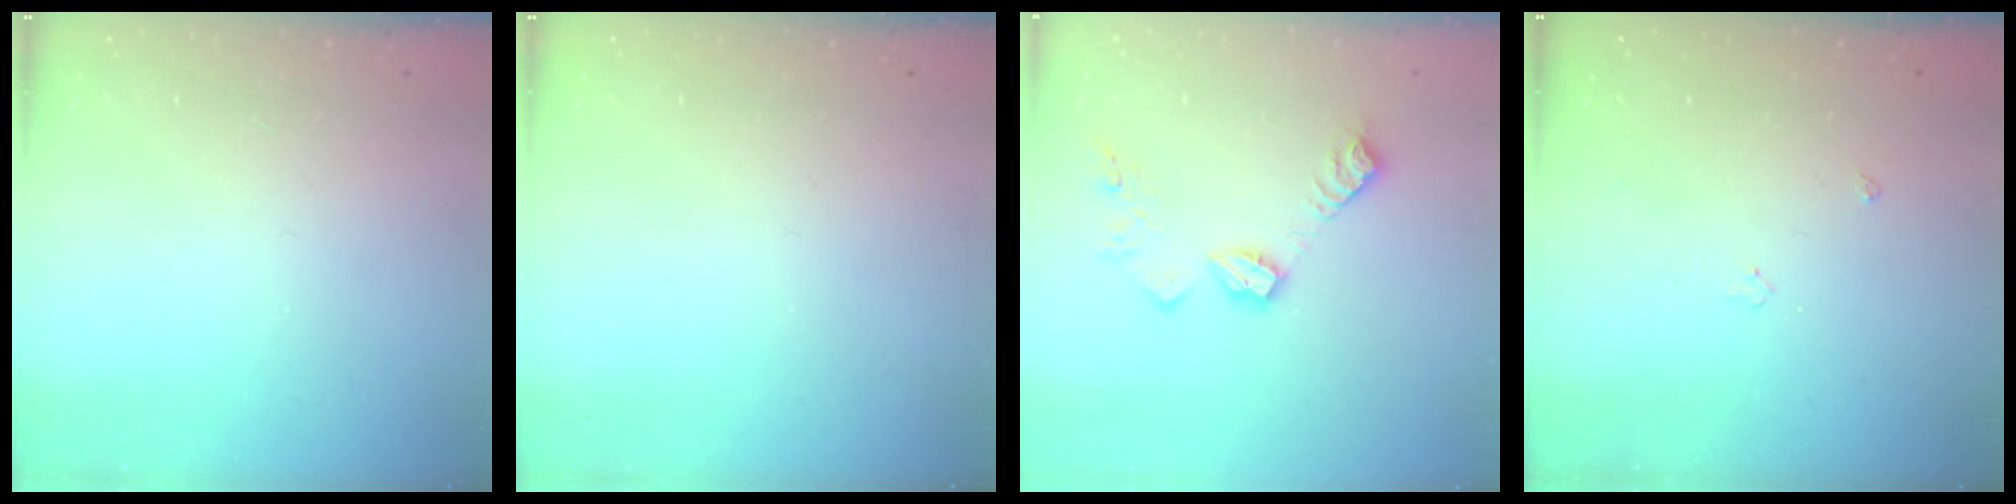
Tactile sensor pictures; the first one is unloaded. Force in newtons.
{"total": 0.0}
{"total": 11.3, "press": 11.3, "slide": 0.6}
{"total": 3.2, "press": 3.2, "slide": 0.5}